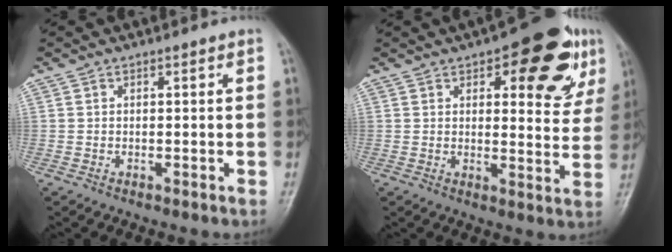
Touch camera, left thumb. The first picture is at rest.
{"total": 15.5, "force": [7.4, 6.4, 12.0], "torque": [-0.101, -0.019, 0.089]}